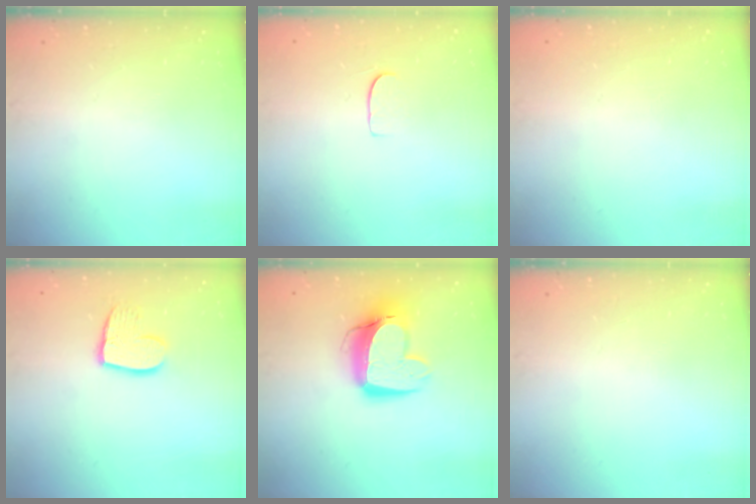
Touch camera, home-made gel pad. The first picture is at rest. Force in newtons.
{"total": 4.8, "press": 4.7, "slide": 0.6}
{"total": 0.0}
{"total": 10.9, "press": 10.9, "slide": 0.9}
{"total": 13.6, "press": 13.5, "slide": 1.4}
{"total": 0.0}